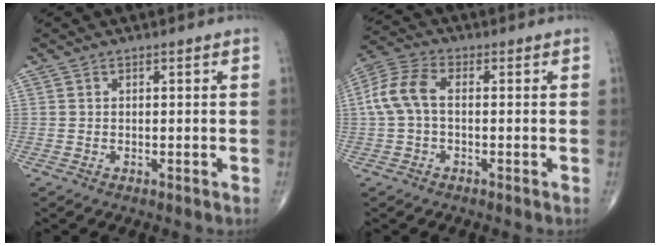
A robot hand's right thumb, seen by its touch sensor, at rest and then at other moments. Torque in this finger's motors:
{"motor_torque": [-0.19, 0.48, 0.81, -0.03, 0.14]}